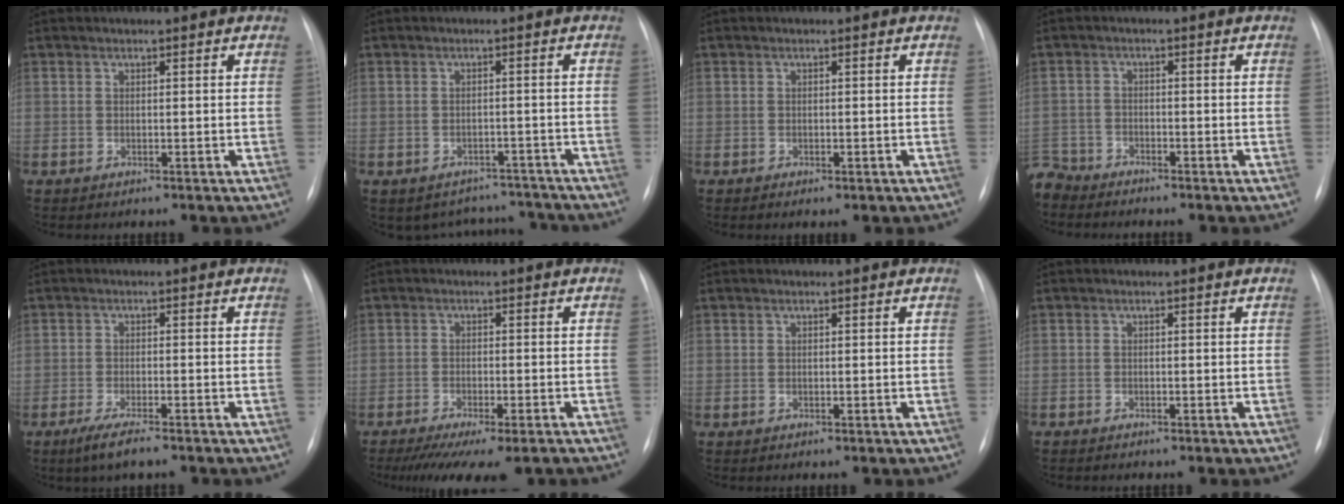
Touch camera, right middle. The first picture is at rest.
{"total": 7.3, "force": [-6.6, 3.2, -0.2], "torque": [0.010, 0.027, -0.074]}
{"total": 1.1, "force": [-0.4, 0.4, 0.9], "torque": [-0.013, -0.002, 0.000]}
{"total": 4.9, "force": [-4.7, 1.3, -0.2], "torque": [0.010, -0.010, -0.096]}
{"total": 4.1, "force": [-2.8, 0.2, 3.1], "torque": [-0.069, -0.014, -0.048]}
{"total": 11.5, "force": [-9.0, 2.2, 6.9], "torque": [-0.104, -0.019, -0.130]}
{"total": 0.0}
{"total": 0.0}